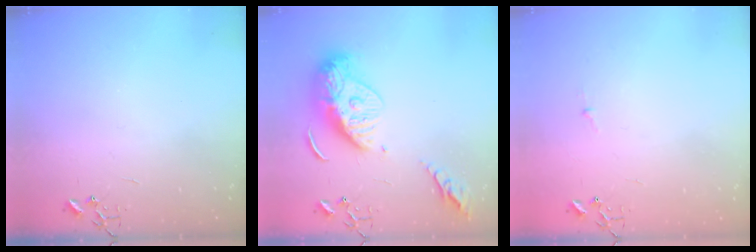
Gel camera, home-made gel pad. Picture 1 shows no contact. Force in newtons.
{"total": 16.9, "press": 16.8, "slide": 1.6}
{"total": 2.7, "press": 2.7, "slide": 0.3}